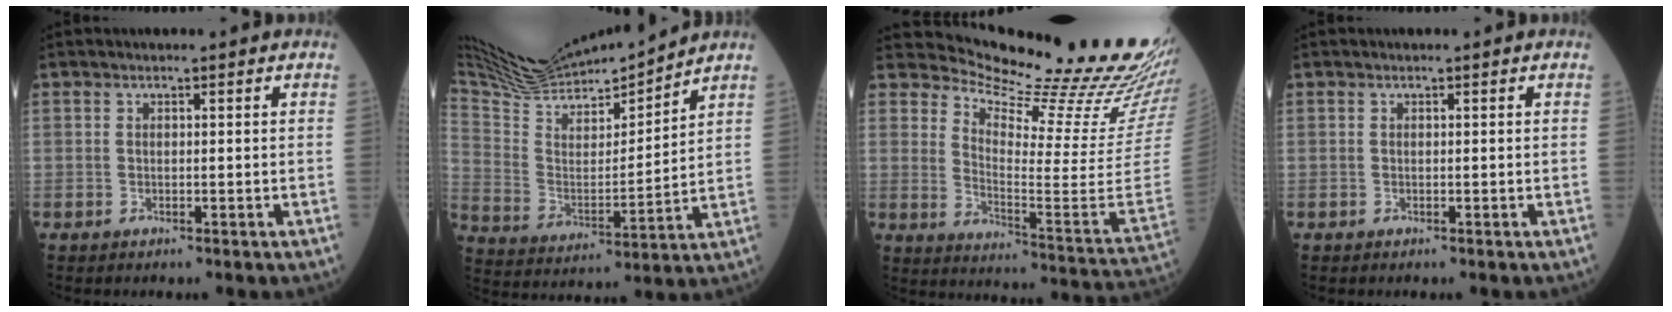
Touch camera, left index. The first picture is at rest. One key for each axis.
{"total": 16.6, "fx": 15.8, "fy": 1.1, "fz": 4.7, "tx": -0.105, "ty": -0.007, "tz": 0.288}
{"total": 24.6, "fx": 23.0, "fy": 1.5, "fz": 8.7, "tx": -0.138, "ty": -0.149, "tz": 0.280}
{"total": 0.0}